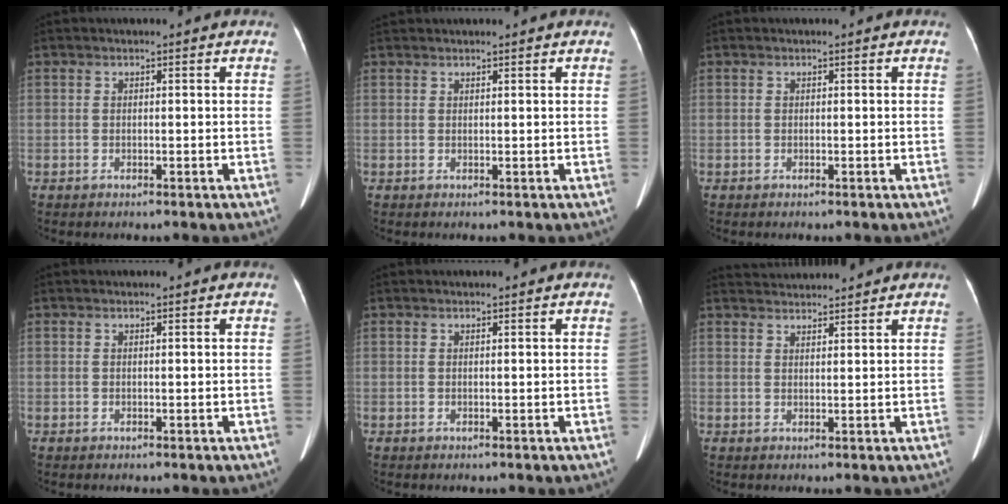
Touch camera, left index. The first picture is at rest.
{"total": 2.1, "force": [2.0, 0.1, 0.7], "torque": [-0.007, 0.029, 0.034]}
{"total": 0.0}
{"total": 0.0}
{"total": 0.6, "force": [0.5, 0.0, 0.2], "torque": [-0.005, 0.006, 0.010]}
{"total": 5.5, "force": [5.4, 0.1, 0.9], "torque": [-0.018, 0.033, 0.083]}